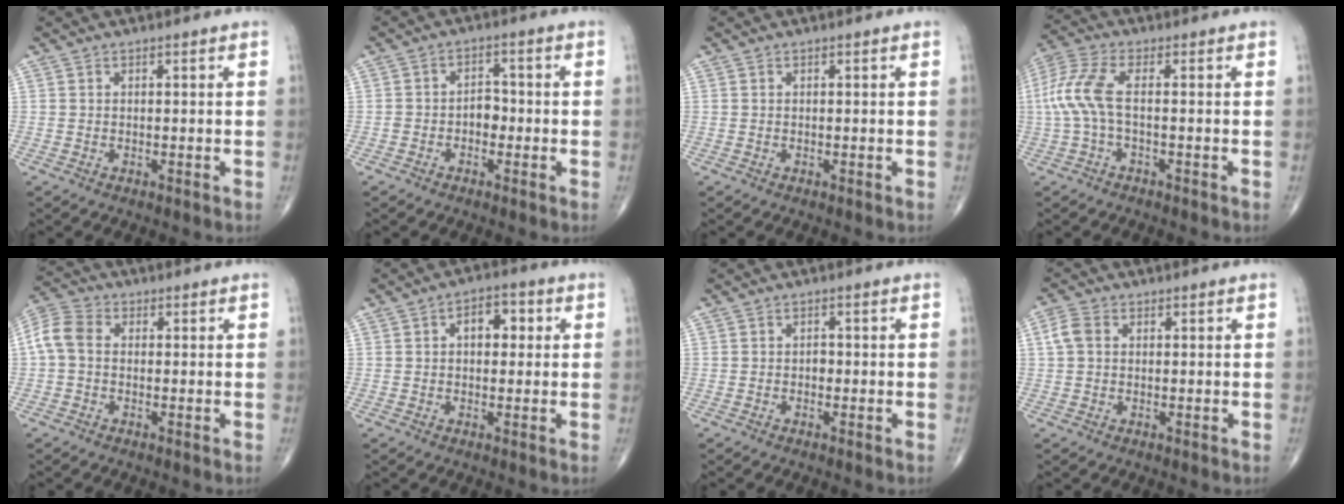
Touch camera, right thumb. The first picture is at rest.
{"total": 3.3, "force": [-1.0, 2.4, 2.0], "torque": [-0.016, 0.019, -0.025]}
{"total": 0.0}
{"total": 7.9, "force": [-0.5, 2.8, 7.3], "torque": [-0.194, 0.023, -0.014]}
{"total": 6.4, "force": [0.1, 4.7, 4.4], "torque": [-0.093, 0.020, -0.009]}
{"total": 5.5, "force": [1.2, 3.4, 4.2], "torque": [-0.043, 0.009, 0.010]}
{"total": 1.1, "force": [-0.3, 0.8, 0.7], "torque": [-0.005, 0.003, -0.007]}
{"total": 3.5, "force": [0.6, 2.6, 2.2], "torque": [-0.049, 0.011, 0.008]}